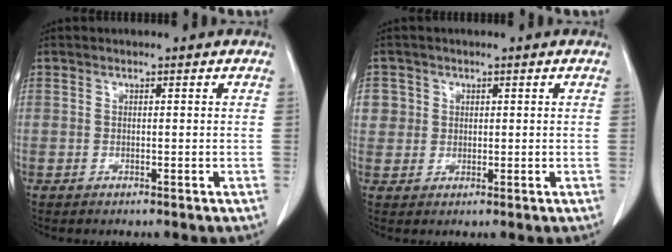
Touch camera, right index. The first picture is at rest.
{"total": 2.9, "force": [0.8, 2.8, 0.0], "torque": [0.019, 0.003, 0.013]}